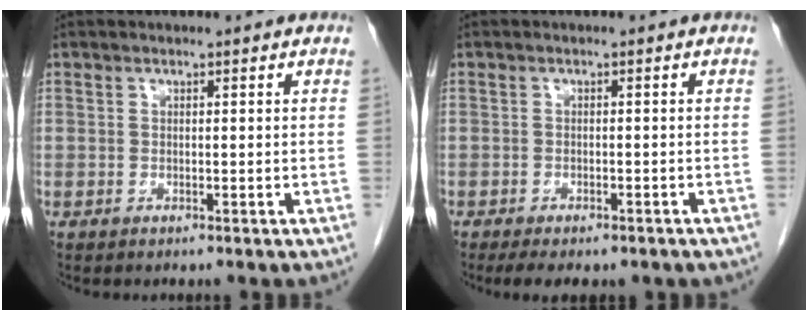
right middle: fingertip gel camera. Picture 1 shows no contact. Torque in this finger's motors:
{"motor_torque": [0.78, -0.67, 0.17, 0.04]}